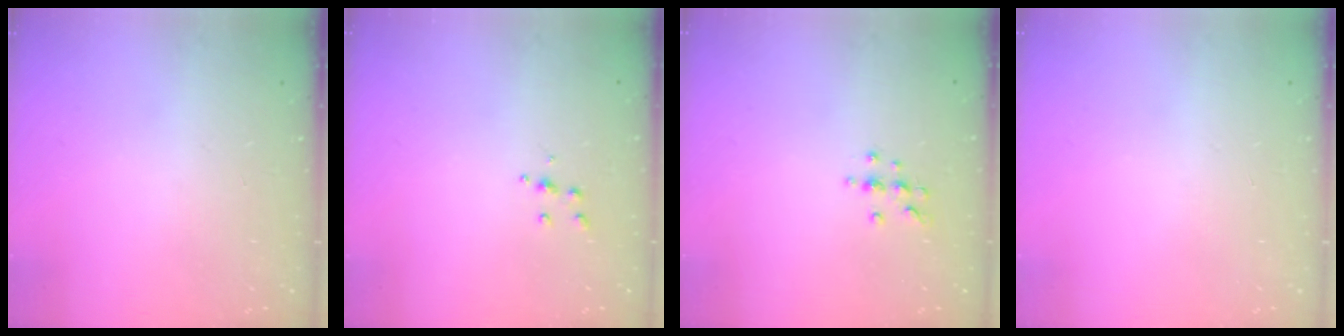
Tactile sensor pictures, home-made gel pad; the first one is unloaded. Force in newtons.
{"total": 3.6, "press": 3.6, "slide": 0.3}
{"total": 6.3, "press": 6.2, "slide": 0.7}
{"total": 0.0}